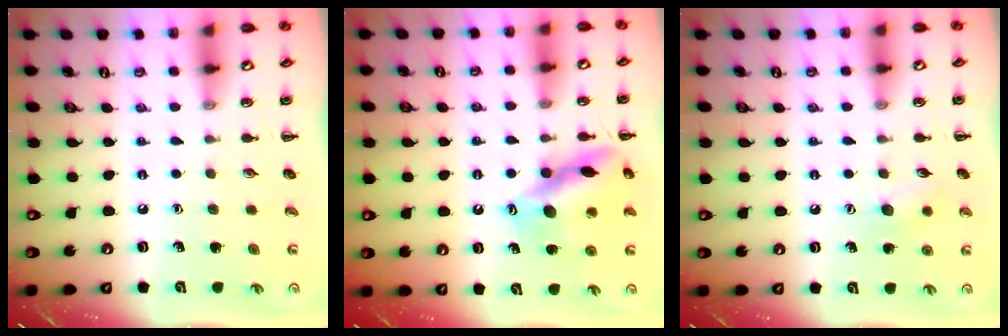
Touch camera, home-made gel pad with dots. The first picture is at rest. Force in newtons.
{"total": 14.6, "press": 14.5, "slide": 1.5}
{"total": 7.0, "press": 6.8, "slide": 1.3}